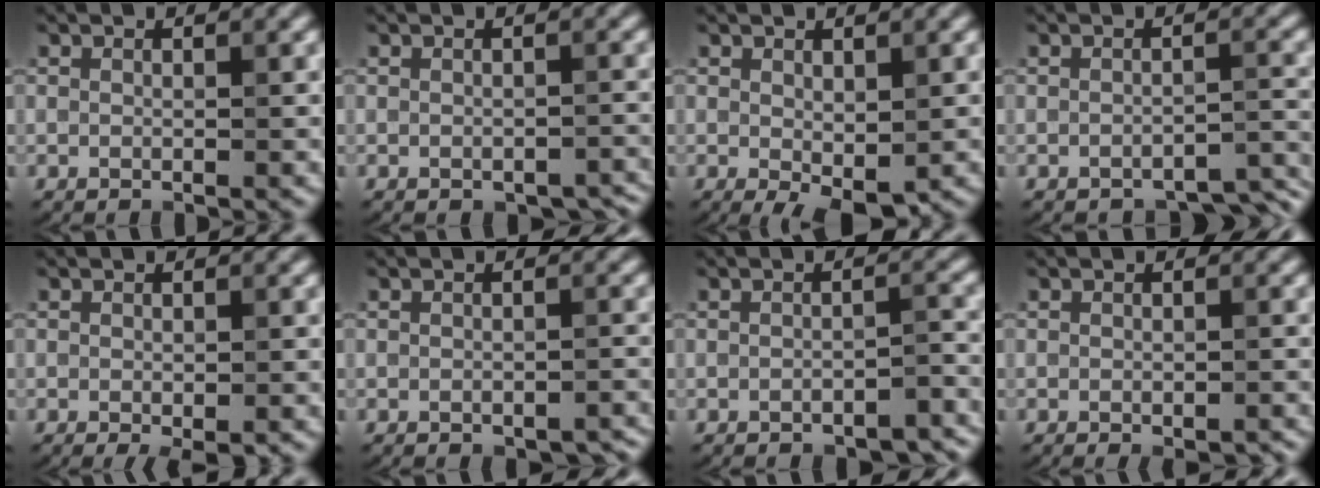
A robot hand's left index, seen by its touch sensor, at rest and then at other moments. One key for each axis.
{"total": 1.7, "fx": -1.4, "fy": 0.7, "fz": 0.7, "tx": -0.016, "ty": -0.003, "tz": -0.010}
{"total": 1.7, "fx": -0.3, "fy": 0.7, "fz": 1.5, "tx": -0.029, "ty": -0.009, "tz": 0.004}
{"total": 3.0, "fx": -2.8, "fy": 0.7, "fz": 1.0, "tx": -0.018, "ty": -0.001, "tz": -0.031}
{"total": 1.3, "fx": -0.7, "fy": 0.1, "fz": 1.1, "tx": -0.022, "ty": -0.008, "tz": -0.006}
{"total": 1.7, "fx": -1.5, "fy": 0.5, "fz": 0.8, "tx": -0.016, "ty": -0.001, "tz": -0.015}
{"total": 3.0, "fx": -2.4, "fy": 0.8, "fz": 1.6, "tx": -0.031, "ty": 0.003, "tz": -0.029}
{"total": 1.3, "fx": -1.0, "fy": 0.2, "fz": 0.9, "tx": -0.016, "ty": -0.003, "tz": -0.011}